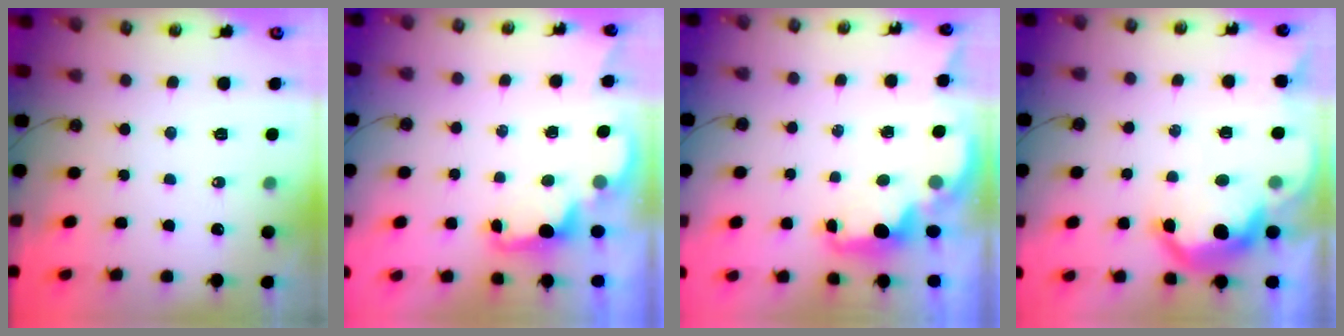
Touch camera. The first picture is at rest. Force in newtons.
{"total": 1.5, "press": 1.4, "slide": 0.7}
{"total": 2.2, "press": 2.1, "slide": 0.8}
{"total": 11.8, "press": 11.7, "slide": 0.8}